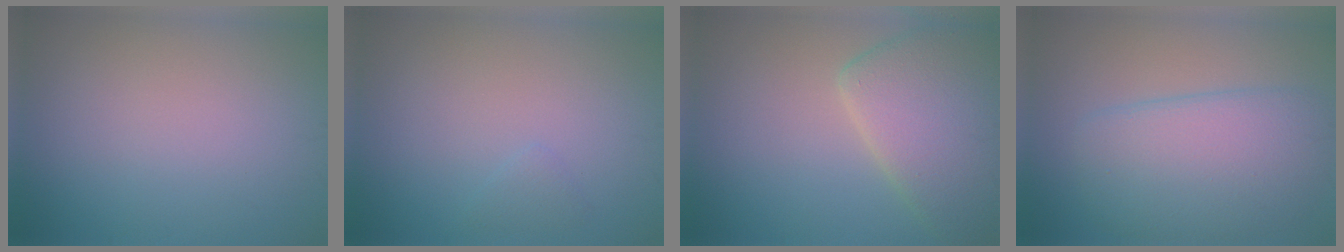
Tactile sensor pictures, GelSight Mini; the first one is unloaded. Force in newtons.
{"total": 0.7, "press": 0.7, "slide": 0.0}
{"total": 7.4, "press": 7.4, "slide": 0.4}
{"total": 6.5, "press": 6.5, "slide": 0.2}